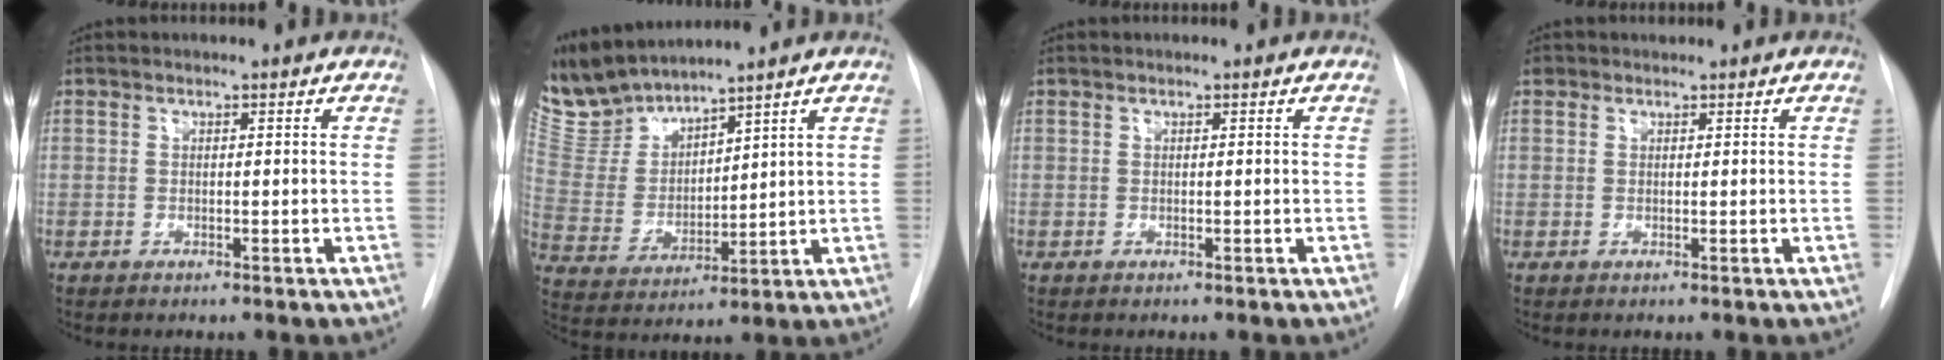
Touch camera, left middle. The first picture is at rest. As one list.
[{"total": 10.7, "force": [10.3, 1.4, 2.6], "torque": [-0.076, 0.004, 0.225]}, {"total": 0.0}, {"total": 0.7, "force": [0.5, 0.5, 0.0], "torque": [-0.002, 0.007, 0.007]}]